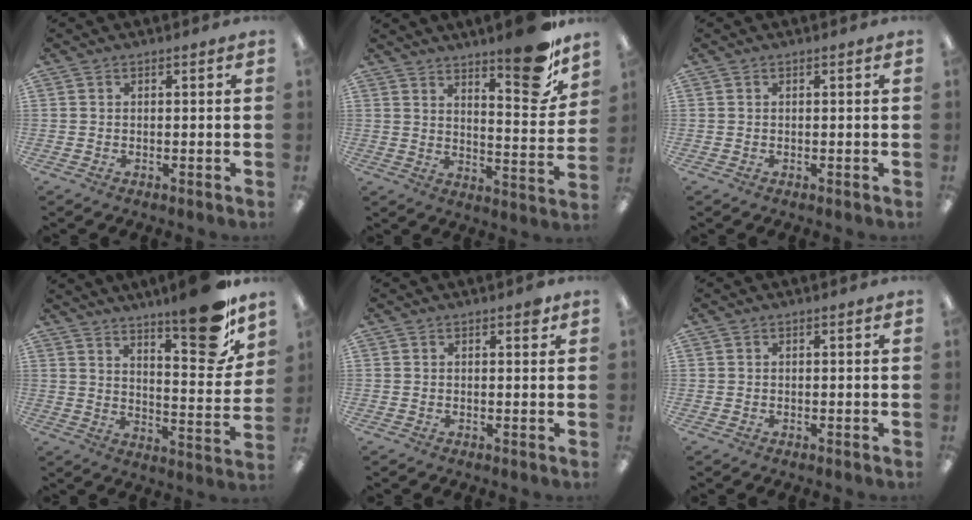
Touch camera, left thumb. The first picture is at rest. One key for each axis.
{"total": 13.6, "fx": 10.4, "fy": 3.2, "fz": 8.1, "tx": -0.099, "ty": -0.080, "tz": 0.169}
{"total": 0.0}
{"total": 16.9, "fx": 12.1, "fy": 4.5, "fz": 10.9, "tx": -0.146, "ty": -0.083, "tz": 0.191}
{"total": 1.7, "fx": 1.0, "fy": 0.6, "fz": 1.2, "tx": -0.010, "ty": -0.003, "tz": 0.014}
{"total": 0.0}